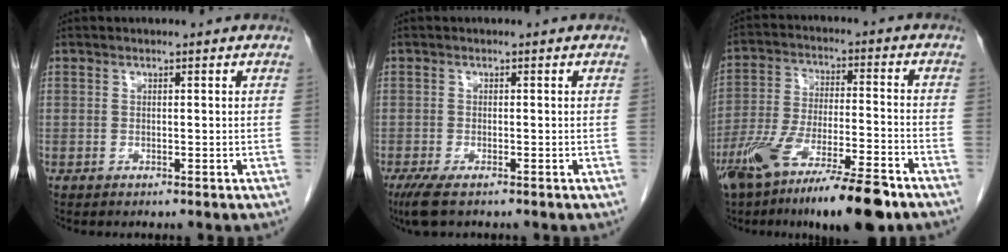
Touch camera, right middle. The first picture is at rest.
{"total": 4.0, "force": [-2.7, 1.1, 2.7], "torque": [-0.057, -0.012, -0.045]}
{"total": 17.1, "force": [-11.7, 2.2, 12.3], "torque": [-0.208, -0.036, -0.206]}